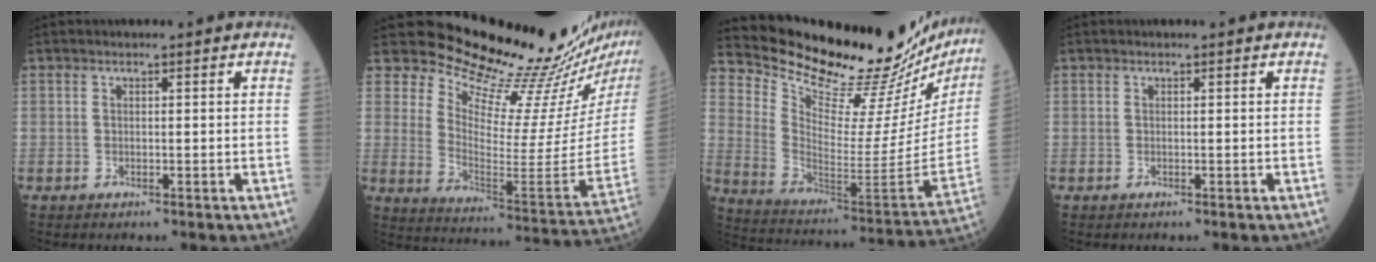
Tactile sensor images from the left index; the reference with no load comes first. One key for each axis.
{"total": 21.1, "fx": 19.9, "fy": 1.0, "fz": 7.1, "tx": -0.123, "ty": -0.135, "tz": 0.271}
{"total": 30.0, "fx": 28.0, "fy": 3.6, "fz": 10.0, "tx": -0.176, "ty": -0.135, "tz": 0.381}
{"total": 0.0}